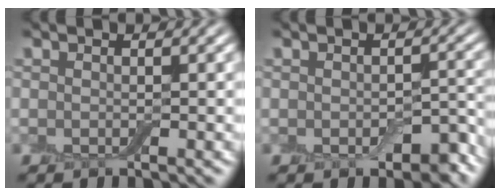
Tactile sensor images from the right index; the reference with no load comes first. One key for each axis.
{"total": 2.8, "fx": -1.3, "fy": 1.5, "fz": 2.0, "tx": -0.028, "ty": -0.008, "tz": -0.013}